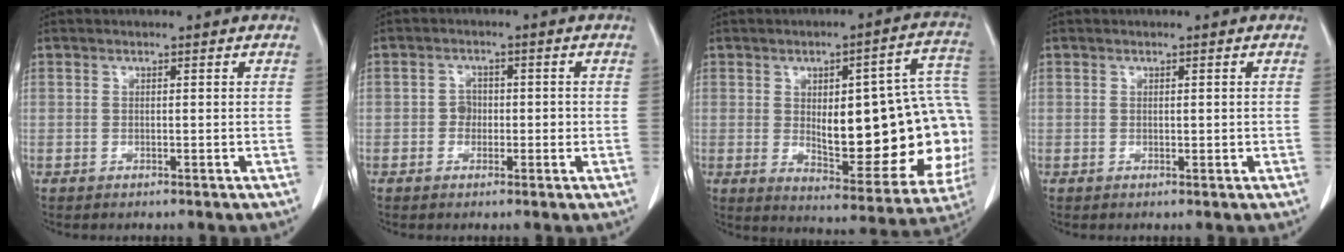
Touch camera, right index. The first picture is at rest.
{"total": 2.3, "force": [-0.3, 2.0, 1.1], "torque": [-0.007, 0.011, -0.004]}
{"total": 24.1, "force": [-0.4, 7.9, 22.8], "torque": [-0.220, 0.032, 0.024]}
{"total": 0.7, "force": [0.2, 0.5, 0.4], "torque": [-0.002, 0.001, 0.008]}